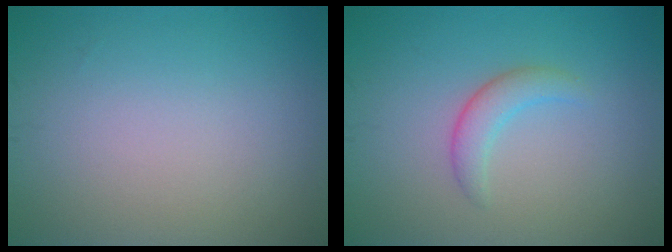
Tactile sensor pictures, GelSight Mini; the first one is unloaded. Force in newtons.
{"total": 2.1, "press": 2.1, "slide": 0.2}